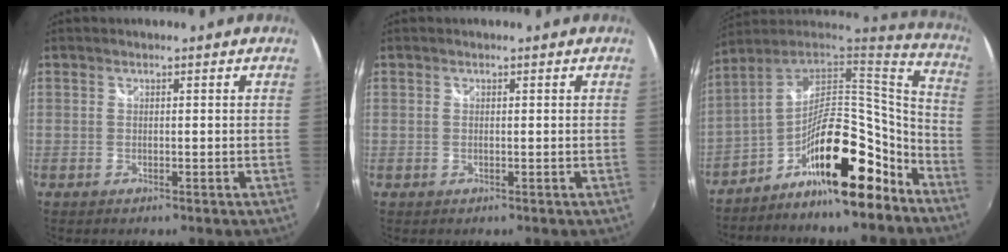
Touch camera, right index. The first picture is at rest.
{"total": 0.0}
{"total": 19.8, "force": [-11.0, 6.7, 15.0], "torque": [-0.235, 0.020, -0.187]}